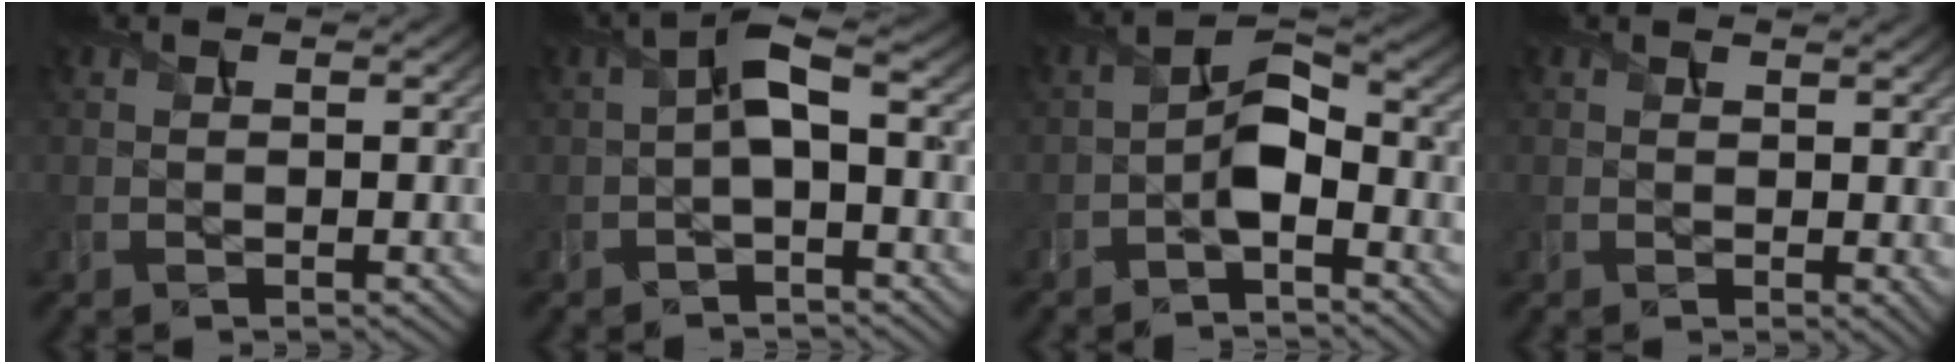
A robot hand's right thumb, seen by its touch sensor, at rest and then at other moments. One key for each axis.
{"total": 4.1, "fx": -0.5, "fy": 1.4, "fz": 3.8, "tx": -0.079, "ty": 0.014, "tz": -0.017}
{"total": 4.9, "fx": -2.0, "fy": 2.2, "fz": 3.9, "tx": -0.067, "ty": 0.012, "tz": -0.046}
{"total": 1.7, "fx": 1.0, "fy": 0.7, "fz": 1.1, "tx": -0.015, "ty": -0.005, "tz": 0.021}